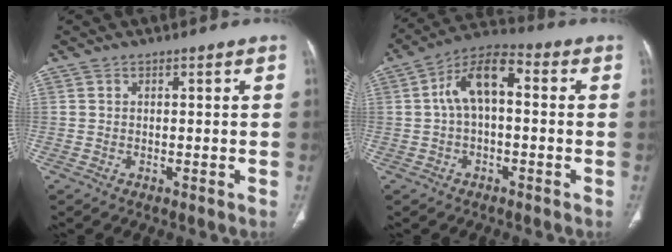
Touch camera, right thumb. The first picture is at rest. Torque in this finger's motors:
{"motor_torque": [1.21, 2.66, 0.77, -0.70, 0.33]}